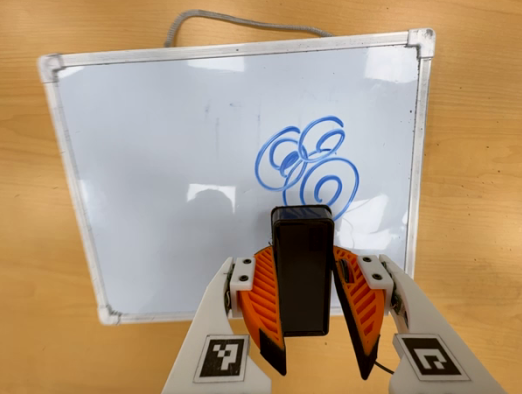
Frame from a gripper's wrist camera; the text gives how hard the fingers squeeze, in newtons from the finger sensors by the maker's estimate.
{"total": 6.1, "left": 5.8, "right": 6.4}